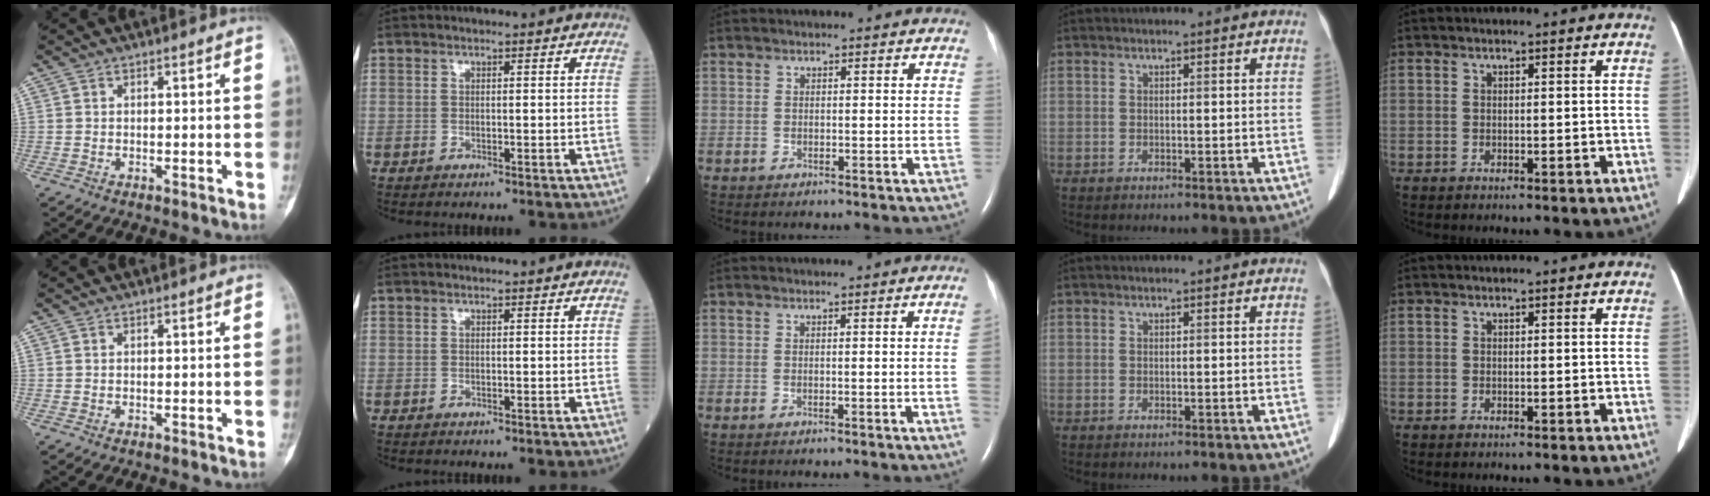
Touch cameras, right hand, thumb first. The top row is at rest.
{"middle": {"total": 2.0, "force": [-0.1, -0.9, 1.8], "torque": [-0.022, -0.002, 0.000]}}